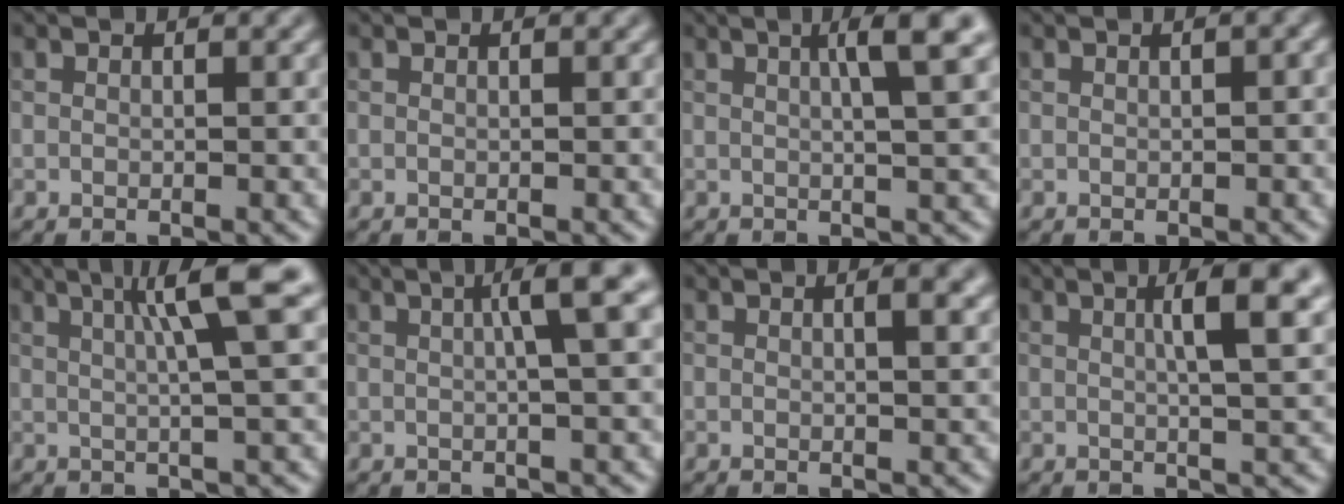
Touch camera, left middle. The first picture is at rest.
{"total": 0.0}
{"total": 4.4, "force": [1.5, 0.7, 4.0], "torque": [-0.054, 0.010, 0.020]}
{"total": 1.0, "force": [0.2, 0.2, 1.0], "torque": [-0.013, 0.006, 0.002]}
{"total": 6.1, "force": [1.9, 0.7, 5.7], "torque": [-0.079, 0.016, 0.029]}
{"total": 4.2, "force": [0.9, 0.5, 4.0], "torque": [-0.055, 0.014, 0.012]}
{"total": 2.3, "force": [0.8, 0.7, 2.0], "torque": [-0.018, 0.004, 0.009]}
{"total": 5.2, "force": [1.5, 1.0, 4.8], "torque": [-0.061, 0.011, 0.019]}